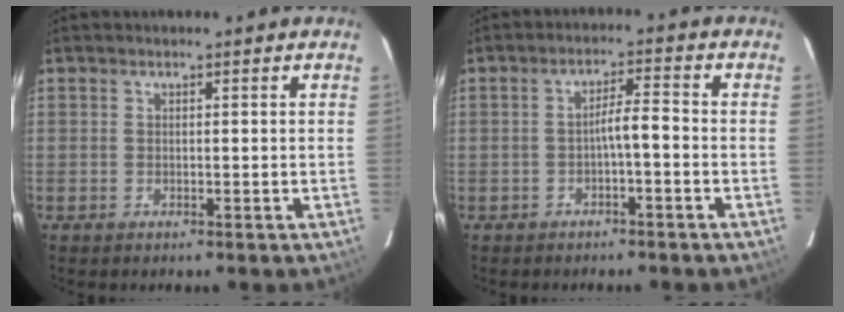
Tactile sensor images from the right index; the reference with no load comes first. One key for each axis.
{"total": 3.3, "fx": -1.7, "fy": 0.2, "fz": 2.8, "tx": -0.053, "ty": 0.010, "tz": -0.025}